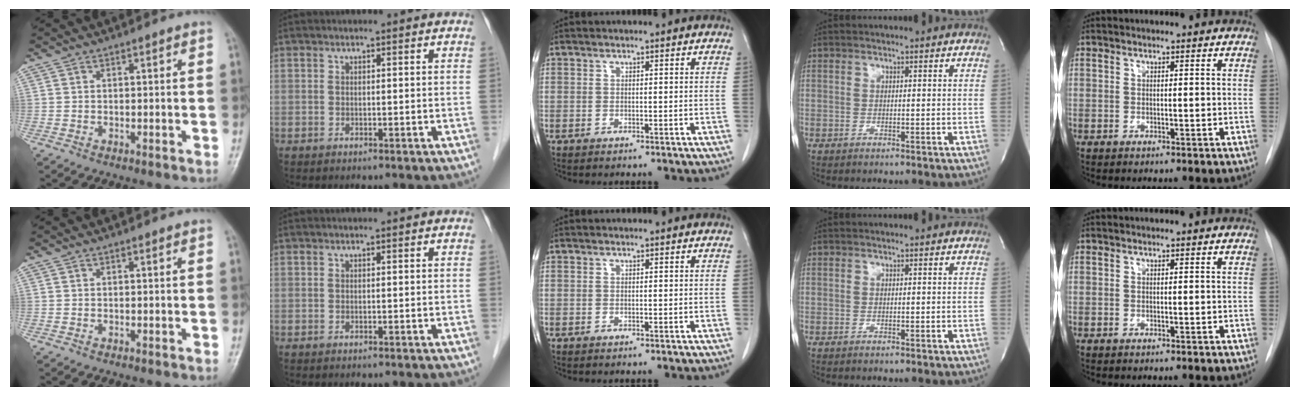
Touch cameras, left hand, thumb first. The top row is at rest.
{}